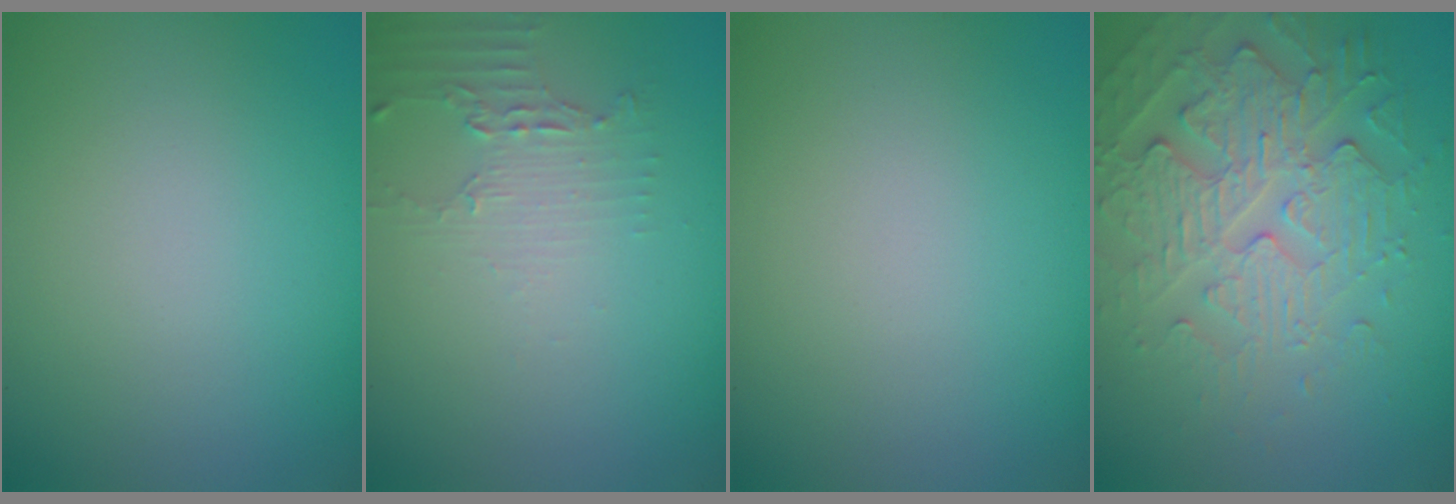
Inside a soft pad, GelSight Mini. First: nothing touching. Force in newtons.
{"total": 2.2, "press": 1.5, "slide": 1.5}
{"total": 0.0}
{"total": 4.8, "press": 4.2, "slide": 2.4}